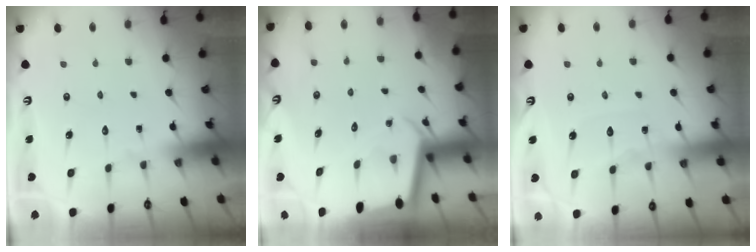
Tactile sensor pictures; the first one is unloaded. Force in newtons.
{"total": 2.0, "press": 2.0, "slide": 0.1}
{"total": 6.5, "press": 6.4, "slide": 0.8}